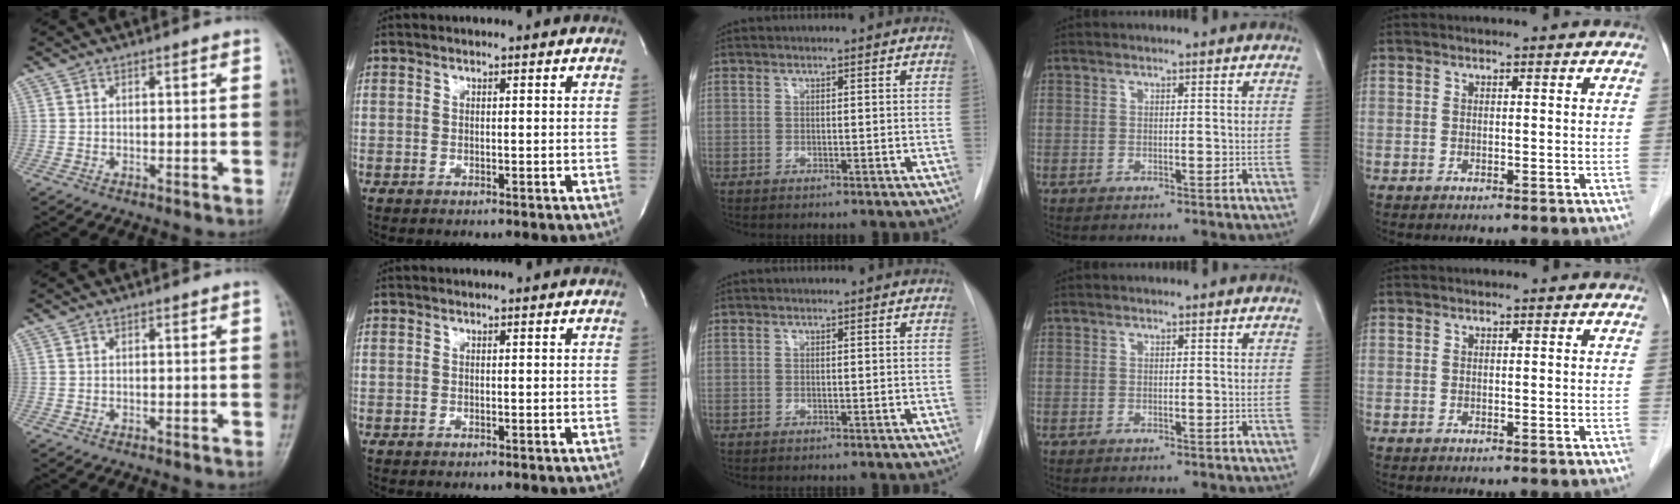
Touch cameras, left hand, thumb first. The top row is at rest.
{}